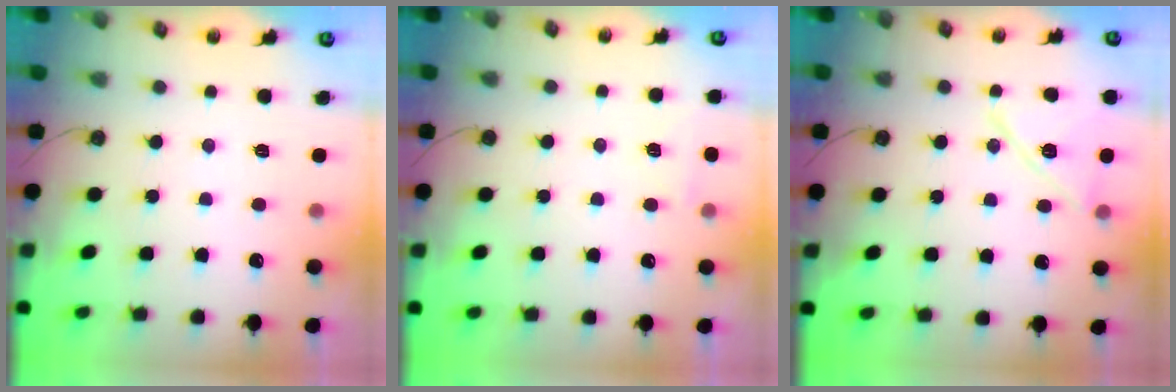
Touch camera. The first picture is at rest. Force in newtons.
{"total": 3.8, "press": 3.7, "slide": 0.5}
{"total": 14.2, "press": 14.0, "slide": 2.6}